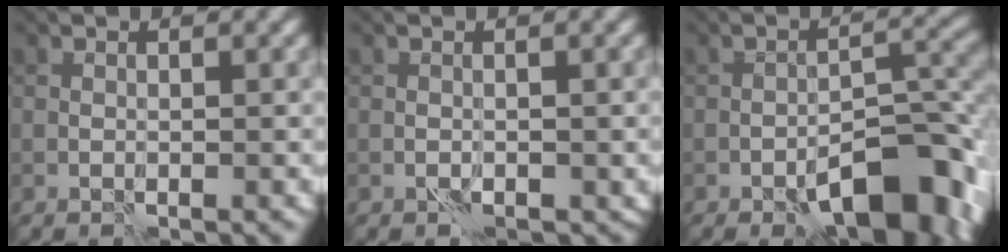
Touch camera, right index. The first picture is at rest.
{"total": 1.3, "force": [-0.6, 0.9, 0.8], "torque": [-0.010, -0.002, -0.006]}
{"total": 8.1, "force": [-4.5, 2.9, 6.0], "torque": [-0.074, 0.014, -0.067]}